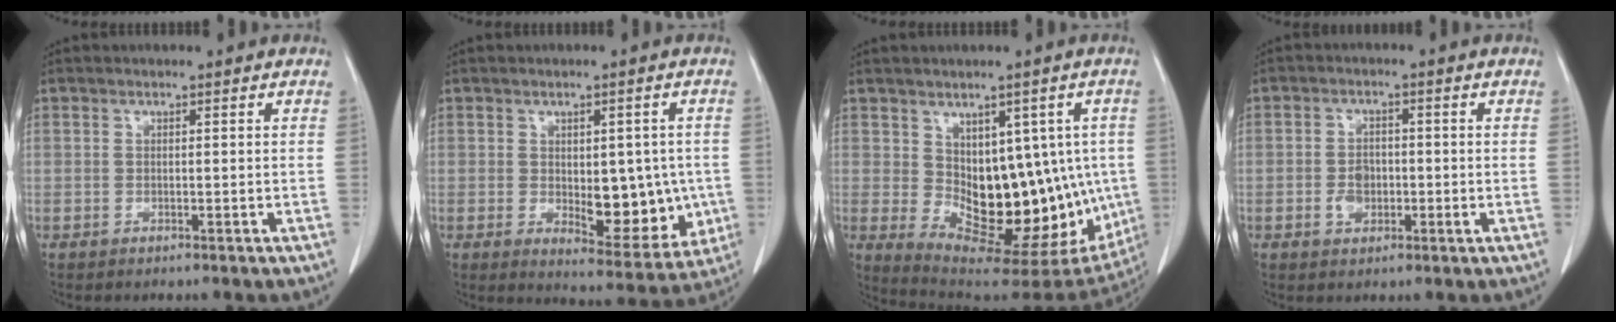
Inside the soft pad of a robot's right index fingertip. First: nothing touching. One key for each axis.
{"total": 10.4, "fx": -0.9, "fy": 5.1, "fz": 9.0, "tx": -0.101, "ty": -0.002, "tz": 0.005}
{"total": 17.8, "fx": -0.7, "fy": 9.1, "fz": 15.2, "tx": -0.187, "ty": 0.002, "tz": 0.020}
{"total": 3.6, "fx": -0.7, "fy": 2.5, "fz": 2.4, "tx": -0.042, "ty": 0.003, "tz": -0.008}